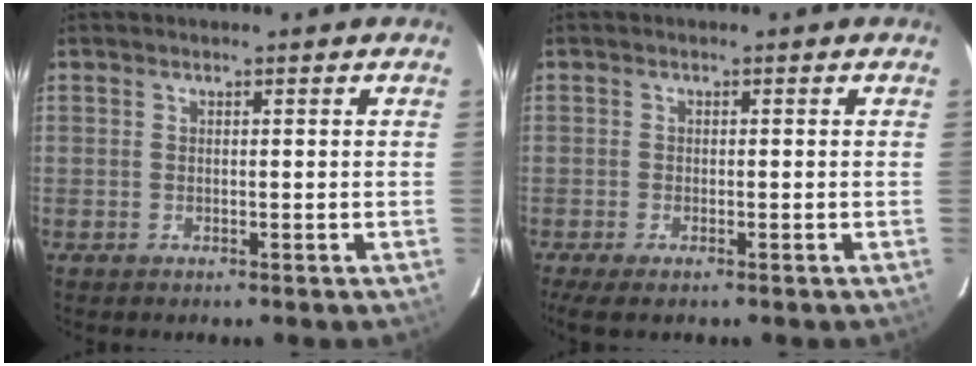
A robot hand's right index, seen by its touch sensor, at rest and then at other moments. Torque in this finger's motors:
{"motor_torque": [-0.05, -0.14, 0.15, 0.02]}